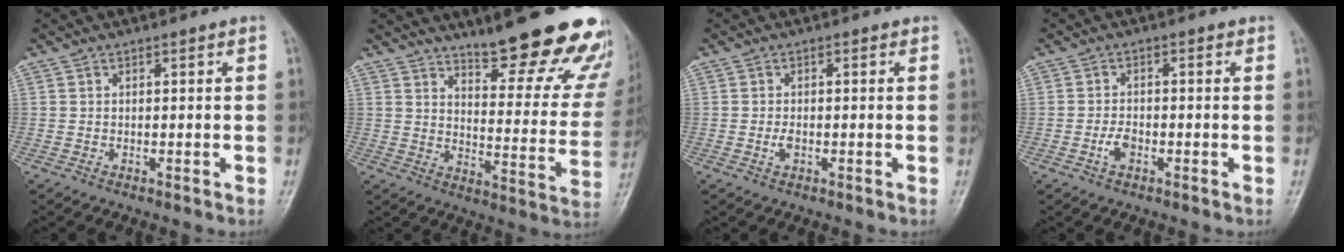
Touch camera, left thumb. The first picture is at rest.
{"total": 24.2, "force": [18.3, 6.2, 14.5], "torque": [-0.146, -0.114, 0.235]}
{"total": 1.7, "force": [-0.4, 1.0, 1.3], "torque": [-0.020, 0.000, -0.008]}
{"total": 2.8, "force": [-1.2, 1.7, 1.9], "torque": [-0.035, 0.007, -0.026]}